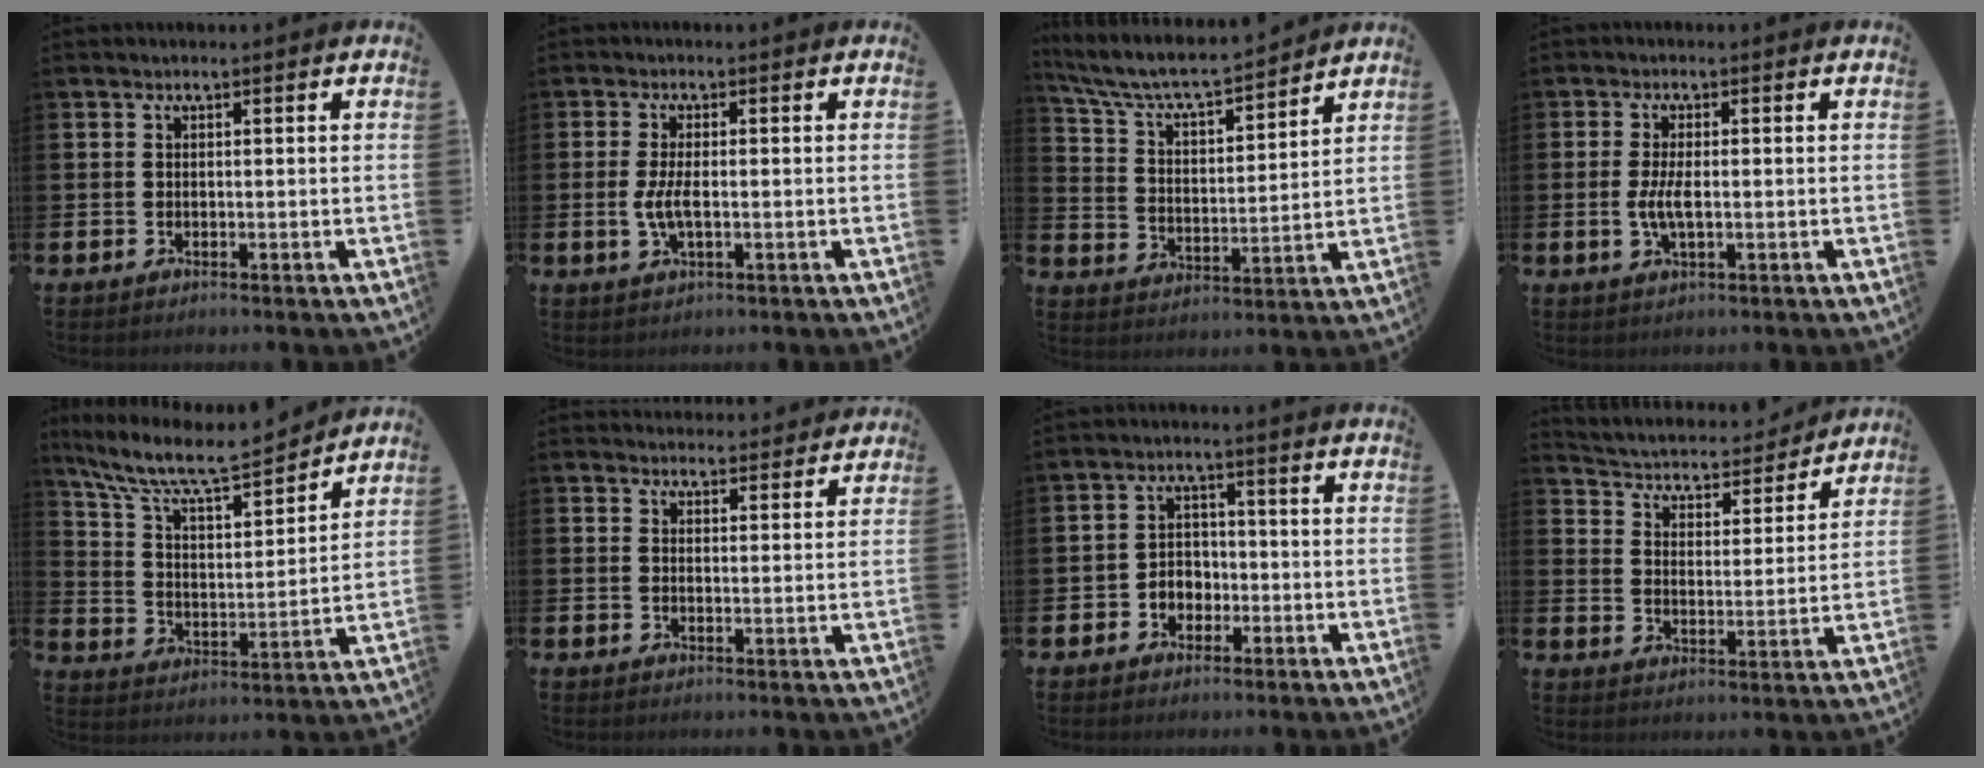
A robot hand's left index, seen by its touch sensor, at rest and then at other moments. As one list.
[{"total": 3.2, "force": [-0.3, 1.2, 2.9], "torque": [-0.056, -0.003, -0.010]}, {"total": 7.2, "force": [6.7, 0.9, 2.3], "torque": [-0.077, -0.054, 0.113]}, {"total": 3.3, "force": [-0.2, 1.2, 3.1], "torque": [-0.067, 0.001, -0.007]}, {"total": 9.6, "force": [8.5, 2.0, 3.8], "torque": [-0.105, -0.061, 0.145]}, {"total": 3.3, "force": [3.2, 0.7, -0.2], "torque": [0.009, -0.023, 0.056]}, {"total": 3.1, "force": [-1.4, 2.6, 1.0], "torque": [-0.022, 0.003, -0.035]}, {"total": 4.2, "force": [3.9, 1.3, 0.8], "torque": [-0.043, -0.037, 0.058]}]